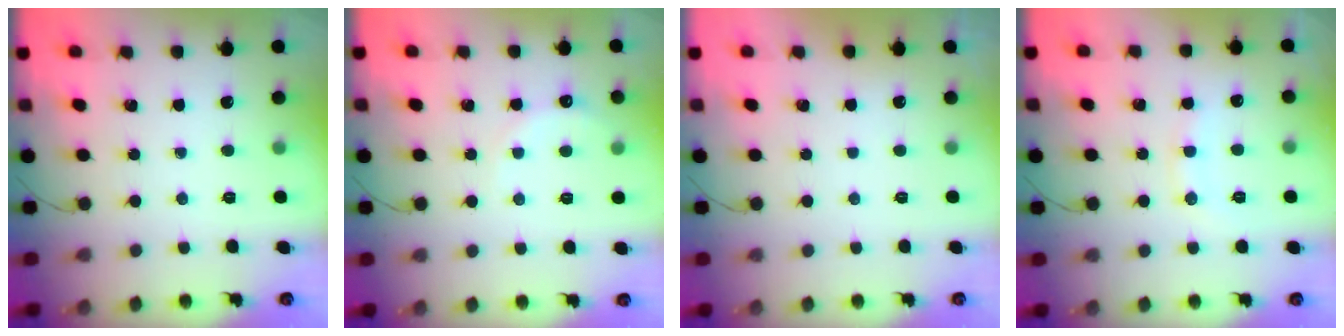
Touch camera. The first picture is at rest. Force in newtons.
{"total": 4.6, "press": 4.4, "slide": 1.5}
{"total": 2.8, "press": 2.8, "slide": 0.1}
{"total": 9.0, "press": 8.9, "slide": 1.2}